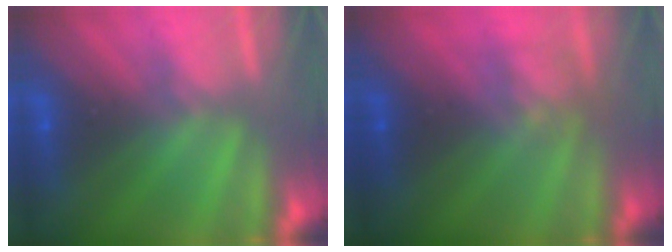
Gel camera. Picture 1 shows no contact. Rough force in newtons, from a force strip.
{"total": 2.4}